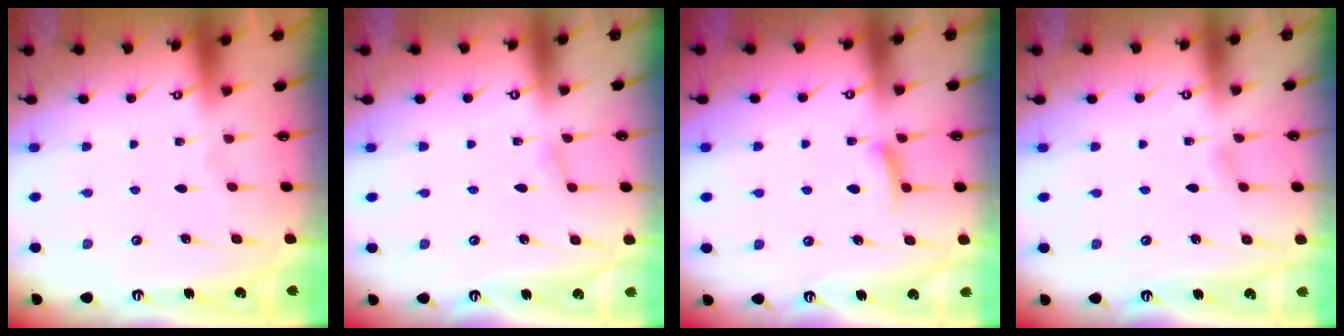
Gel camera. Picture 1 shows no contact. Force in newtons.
{"total": 2.3, "press": 2.3, "slide": 0.3}
{"total": 6.0, "press": 5.9, "slide": 0.7}
{"total": 1.7, "press": 1.6, "slide": 0.2}